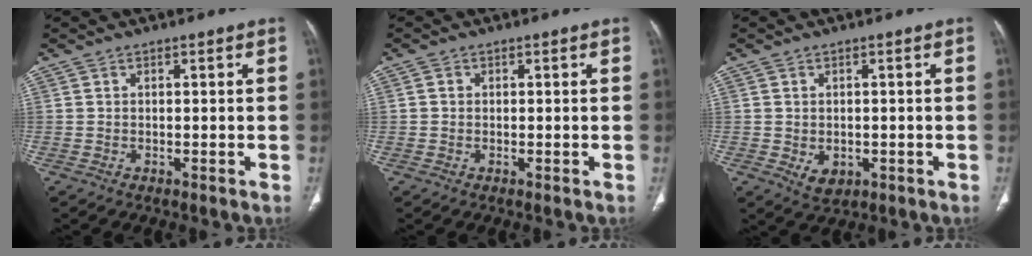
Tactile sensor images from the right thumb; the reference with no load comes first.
{"total": 0.9, "force": [0.0, 0.8, 0.3], "torque": [-0.002, 0.002, 0.000]}
{"total": 3.7, "force": [-0.8, 2.8, 2.3], "torque": [-0.030, -0.001, 0.000]}